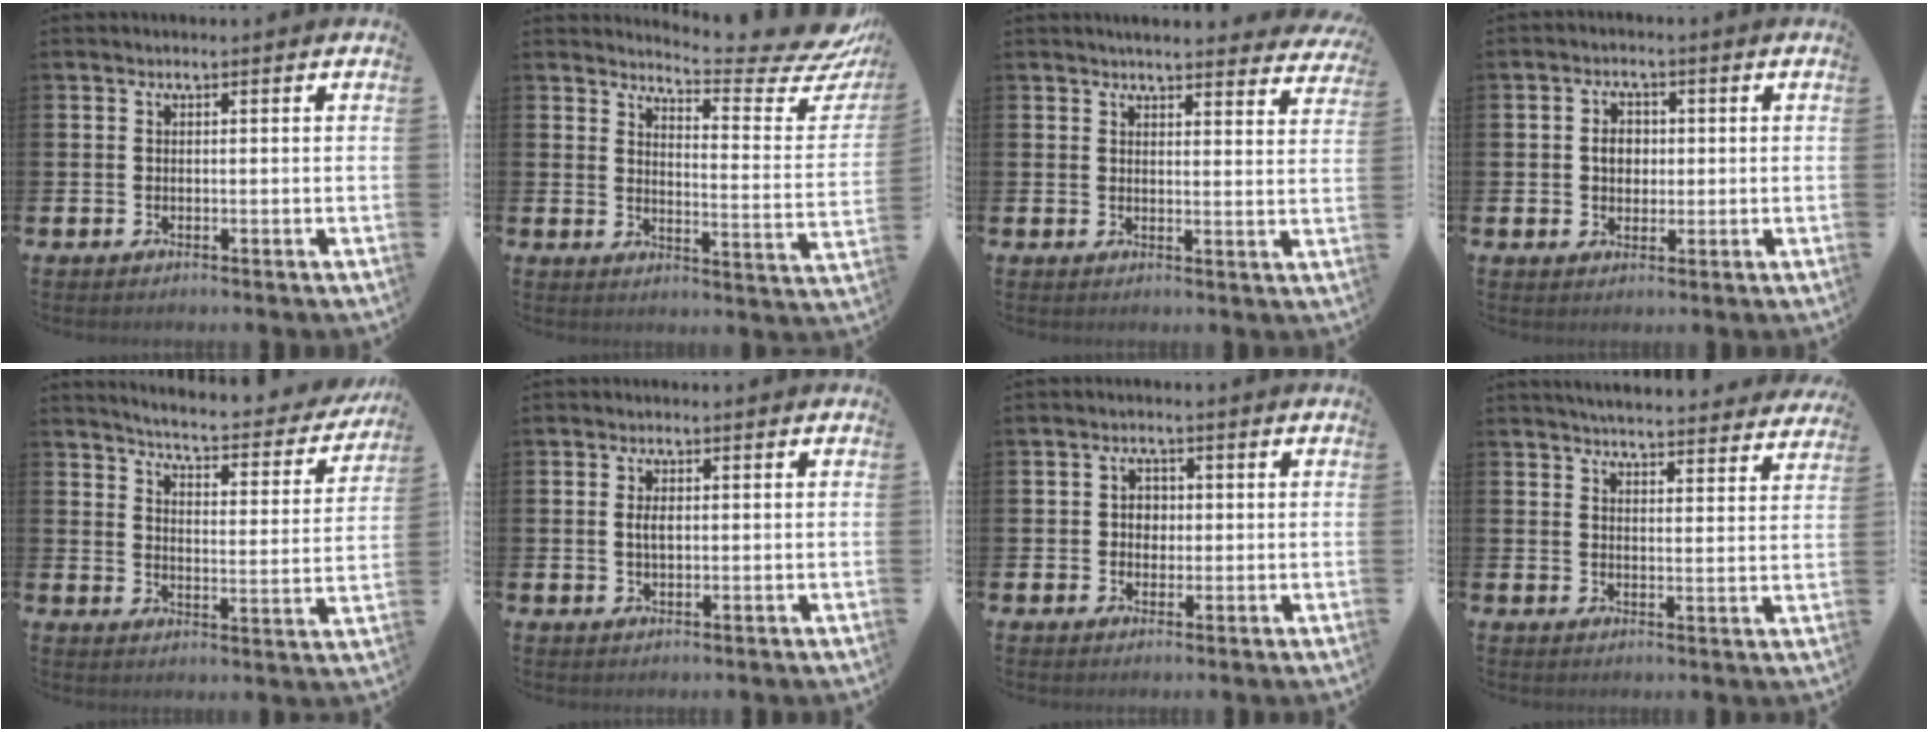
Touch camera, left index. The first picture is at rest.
{"total": 6.6, "force": [6.0, 0.6, 2.5], "torque": [-0.044, -0.056, 0.096]}
{"total": 3.9, "force": [3.8, 0.2, 0.4], "torque": [-0.006, -0.024, 0.067]}
{"total": 3.1, "force": [0.3, 2.5, 1.9], "torque": [-0.016, 0.002, -0.003]}
{"total": 4.6, "force": [4.4, 0.3, 1.3], "torque": [-0.043, -0.041, 0.067]}
{"total": 2.0, "force": [0.3, 1.0, 1.7], "torque": [-0.026, 0.003, 0.001]}
{"total": 2.5, "force": [0.3, 2.2, 1.0], "torque": [-0.009, 0.004, -0.002]}
{"total": 5.2, "force": [5.1, 0.3, 0.7], "torque": [-0.016, -0.035, 0.089]}